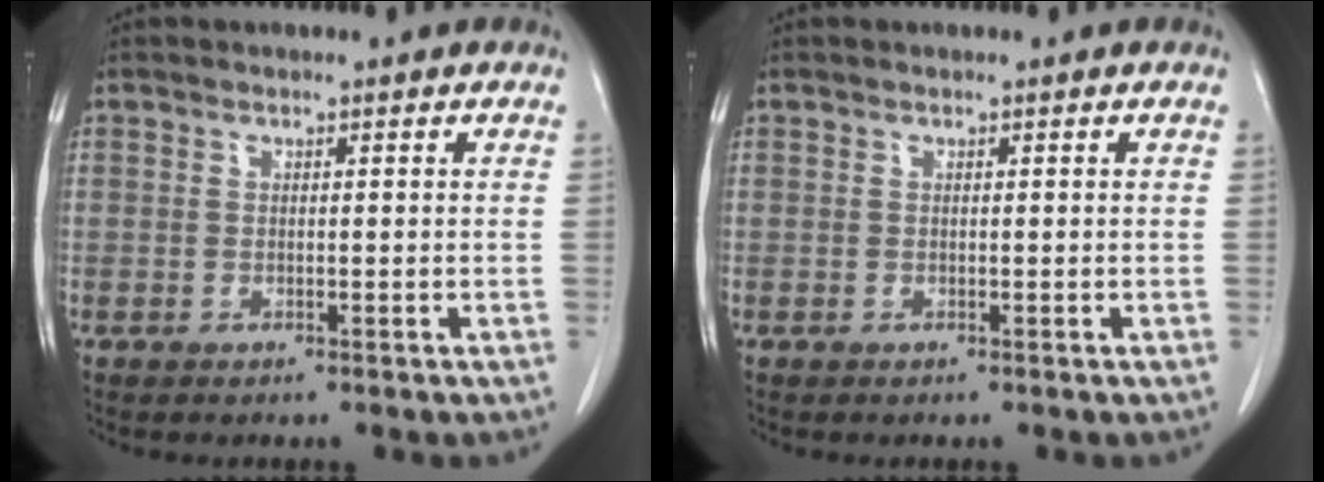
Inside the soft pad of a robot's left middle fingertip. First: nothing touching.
{"total": 0.0}